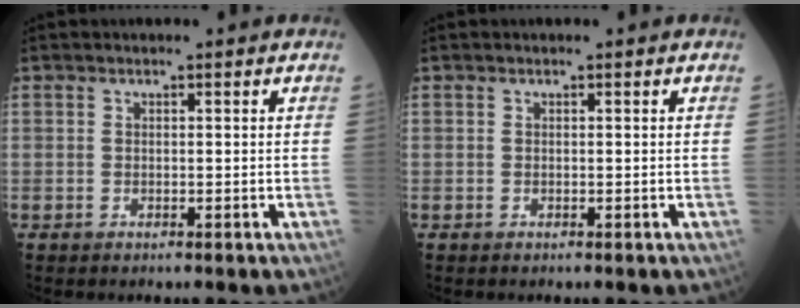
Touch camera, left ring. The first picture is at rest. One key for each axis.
{"total": 0.0}